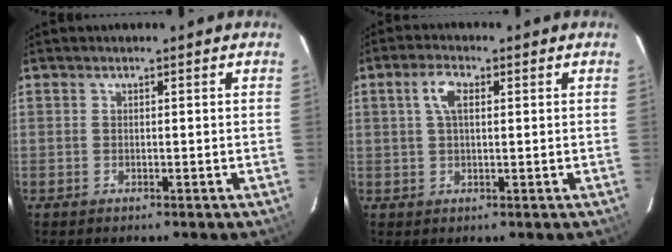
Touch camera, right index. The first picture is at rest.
{"total": 4.1, "force": [1.2, 1.8, 3.5], "torque": [-0.068, 0.010, 0.022]}